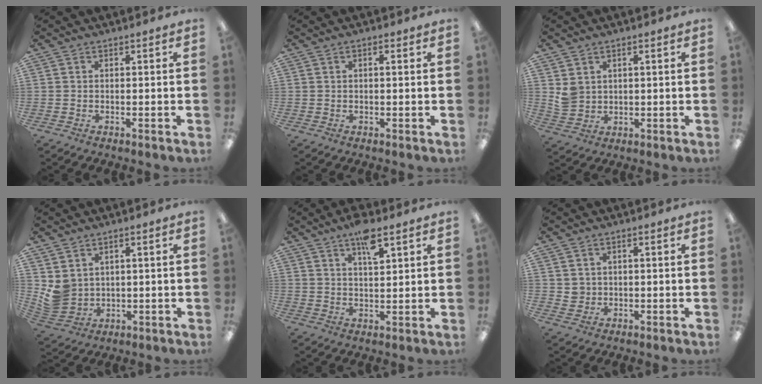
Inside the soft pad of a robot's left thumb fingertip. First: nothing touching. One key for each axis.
{"total": 0.8, "fx": 0.3, "fy": 0.2, "fz": 0.7, "tx": -0.008, "ty": -0.001, "tz": 0.004}
{"total": 3.5, "fx": 1.7, "fy": 2.9, "fz": 1.1, "tx": -0.018, "ty": -0.004, "tz": 0.033}
{"total": 5.1, "fx": 2.0, "fy": 4.4, "fz": 1.5, "tx": -0.038, "ty": -0.014, "tz": 0.042}
{"total": 6.6, "fx": 4.3, "fy": 1.9, "fz": 4.6, "tx": -0.069, "ty": -0.021, "tz": 0.070}
{"total": 2.2, "fx": 0.7, "fy": 2.0, "fz": 0.1, "tx": -0.004, "ty": 0.002, "tz": 0.013}